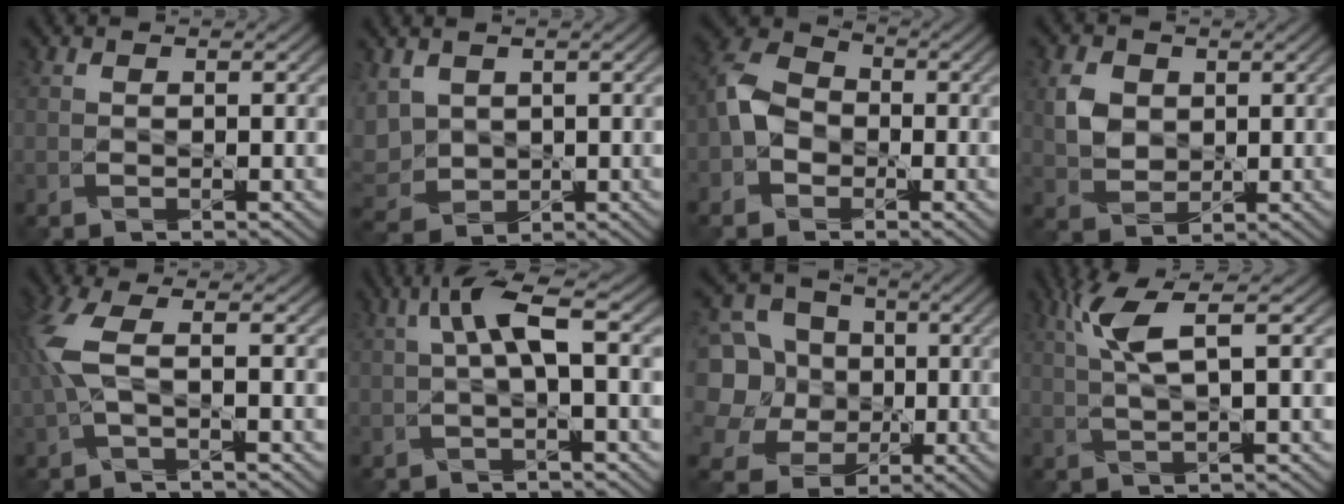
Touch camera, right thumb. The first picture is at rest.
{"total": 5.1, "force": [1.3, 3.8, 3.2], "torque": [-0.119, 0.001, 0.025]}
{"total": 6.1, "force": [-2.0, 4.5, 3.6], "torque": [-0.096, 0.006, -0.056]}
{"total": 4.3, "force": [1.3, 3.4, 2.3], "torque": [-0.070, 0.003, 0.021]}
{"total": 5.3, "force": [0.2, 1.3, 5.2], "torque": [-0.149, 0.011, 0.002]}
{"total": 4.6, "force": [0.8, 0.2, 4.5], "torque": [-0.101, 0.018, 0.014]}
{"total": 13.6, "force": [1.4, 11.8, 6.5], "torque": [-0.250, 0.022, 0.012]}
{"total": 5.1, "force": [2.0, 0.0, 4.7], "torque": [-0.119, 0.012, 0.048]}